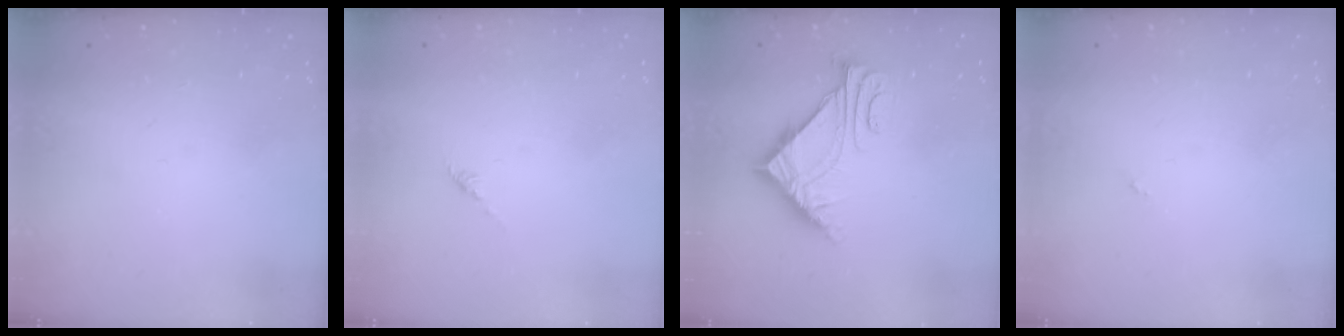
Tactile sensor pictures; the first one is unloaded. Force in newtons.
{"total": 0.0}
{"total": 8.0, "press": 8.0, "slide": 0.8}
{"total": 0.0}